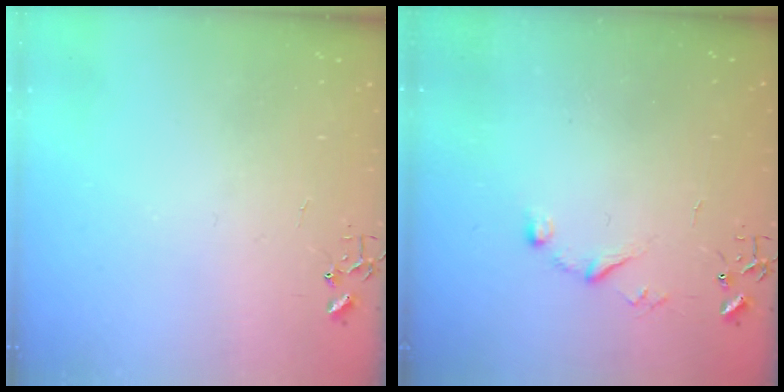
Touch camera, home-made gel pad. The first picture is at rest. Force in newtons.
{"total": 6.6, "press": 6.6, "slide": 0.5}